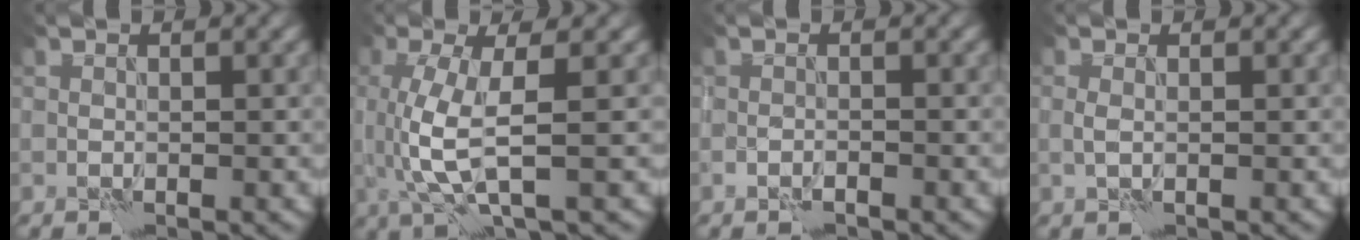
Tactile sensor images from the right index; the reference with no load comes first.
{"total": 5.2, "force": [0.0, 1.4, 5.0], "torque": [-0.114, -0.004, 0.001]}
{"total": 1.3, "force": [-1.0, 0.4, 0.7], "torque": [-0.016, 0.001, -0.022]}
{"total": 0.7, "force": [0.2, 0.2, 0.6], "torque": [-0.016, -0.003, 0.004]}